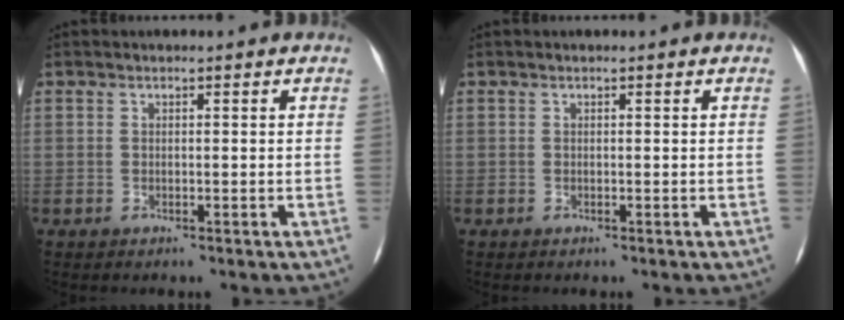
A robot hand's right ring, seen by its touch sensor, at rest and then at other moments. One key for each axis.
{"total": 0.0}